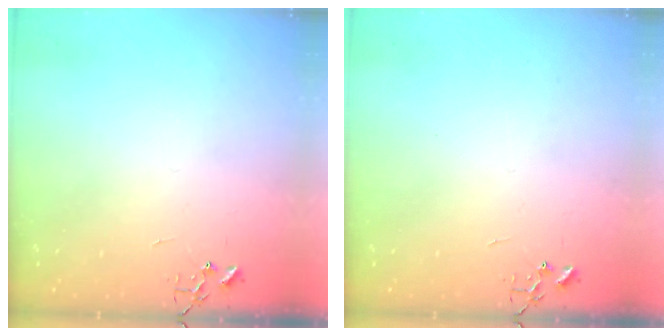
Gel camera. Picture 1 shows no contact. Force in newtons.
{"total": 0.0}